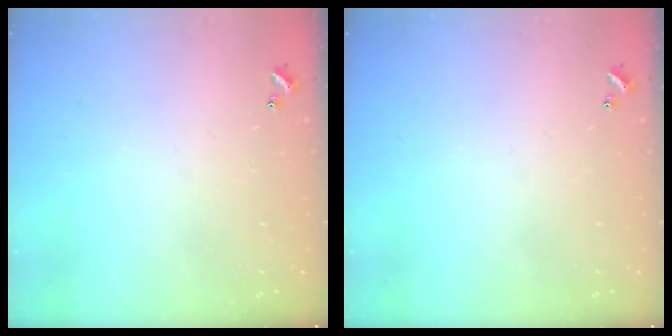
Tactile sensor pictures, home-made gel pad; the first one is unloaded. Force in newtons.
{"total": 0.0}